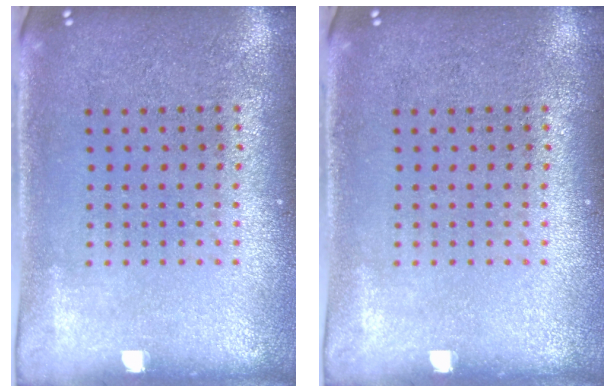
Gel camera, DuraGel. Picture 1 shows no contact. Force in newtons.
{"total": 0.0}